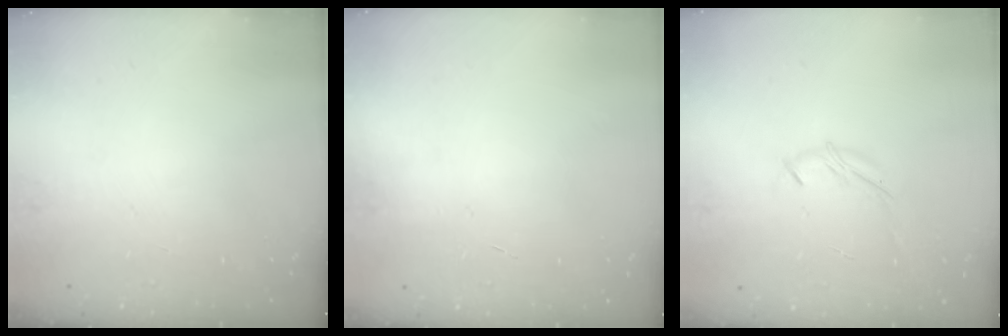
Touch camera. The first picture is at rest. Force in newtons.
{"total": 0.0}
{"total": 6.3, "press": 6.2, "slide": 1.5}